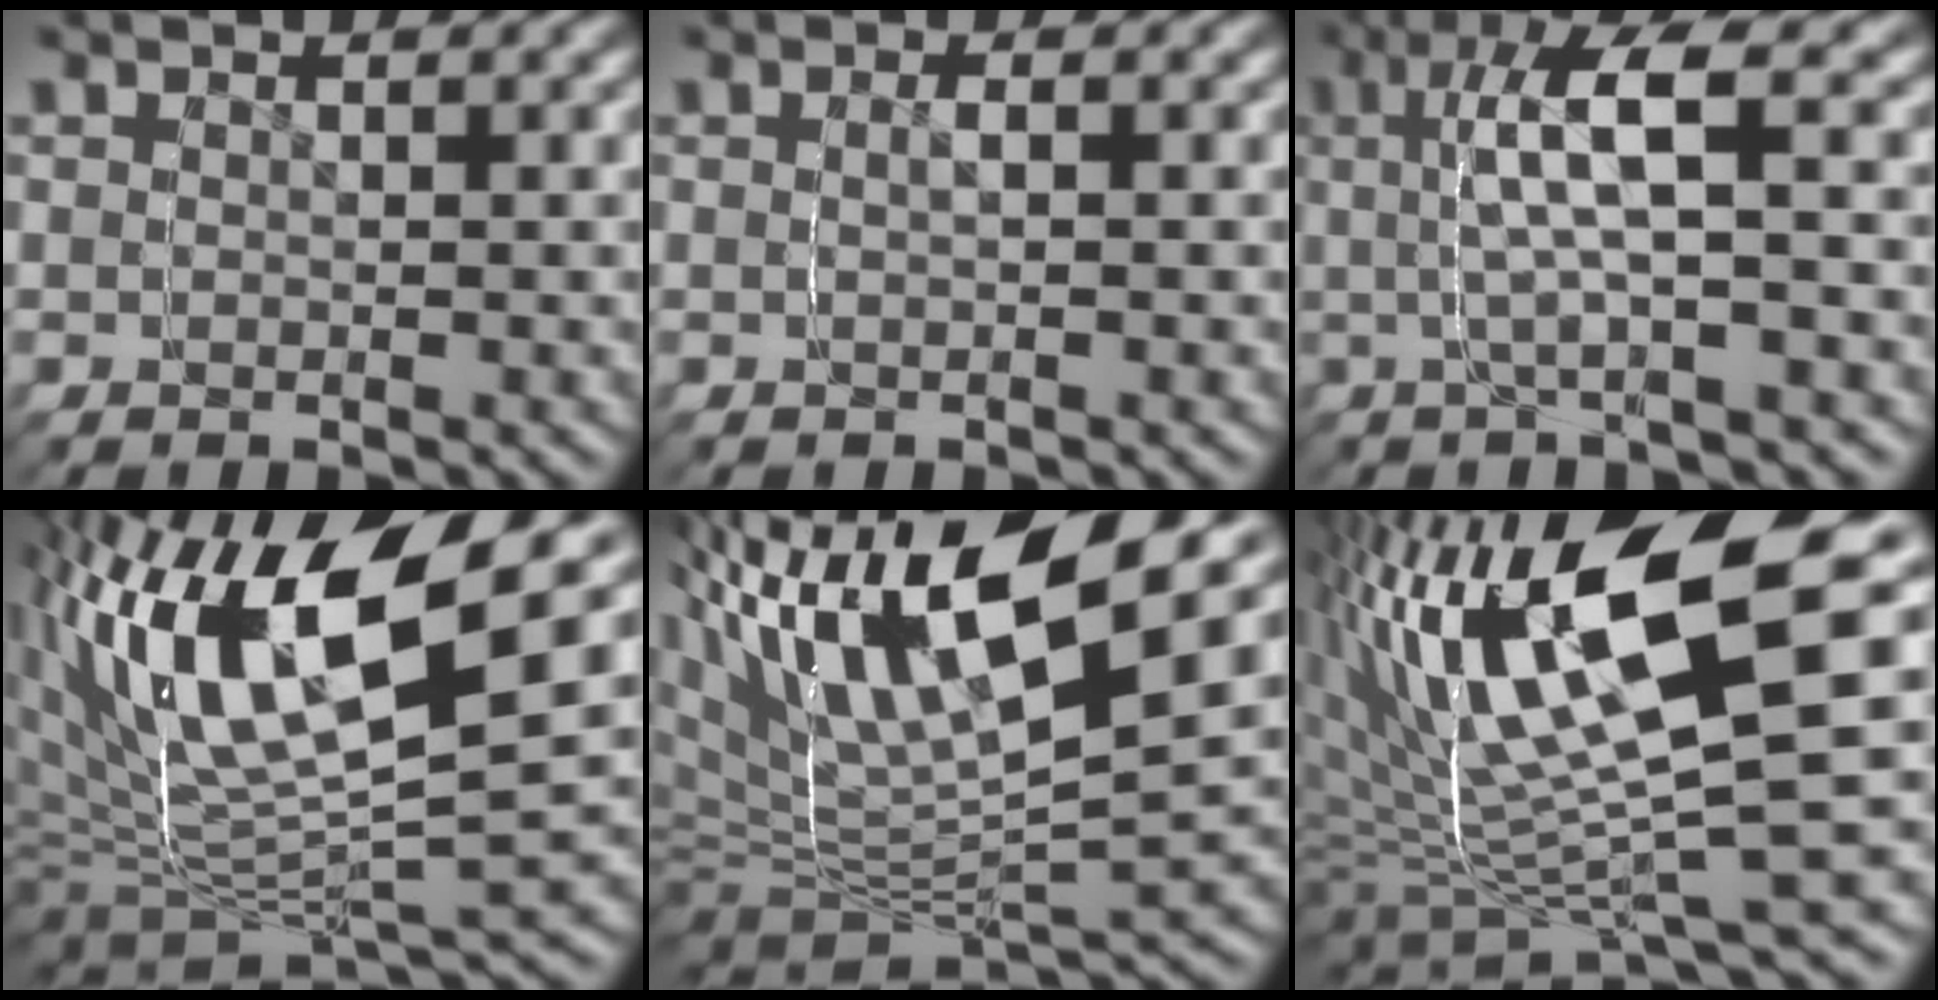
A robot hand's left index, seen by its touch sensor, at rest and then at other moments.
{"total": 1.3, "force": [-0.7, -1.0, -0.2], "torque": [-0.004, 0.005, -0.011]}
{"total": 5.1, "force": [1.3, 0.9, 4.8], "torque": [-0.098, 0.036, 0.013]}
{"total": 8.5, "force": [1.9, 5.9, 5.8], "torque": [-0.152, 0.001, 0.030]}
{"total": 7.3, "force": [3.3, 4.8, 4.4], "torque": [-0.113, 0.006, 0.046]}
{"total": 9.9, "force": [2.3, 5.0, 8.2], "torque": [-0.177, 0.020, 0.042]}